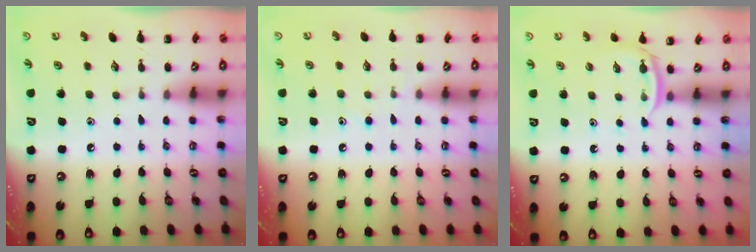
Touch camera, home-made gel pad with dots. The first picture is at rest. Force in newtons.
{"total": 6.6, "press": 6.2, "slide": 2.3}
{"total": 3.3, "press": 3.1, "slide": 1.2}